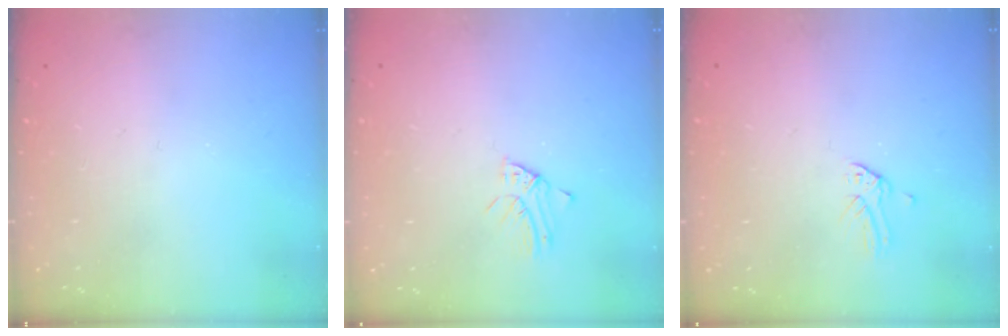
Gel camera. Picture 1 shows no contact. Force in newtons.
{"total": 2.1, "press": 2.1, "slide": 0.1}
{"total": 0.0}